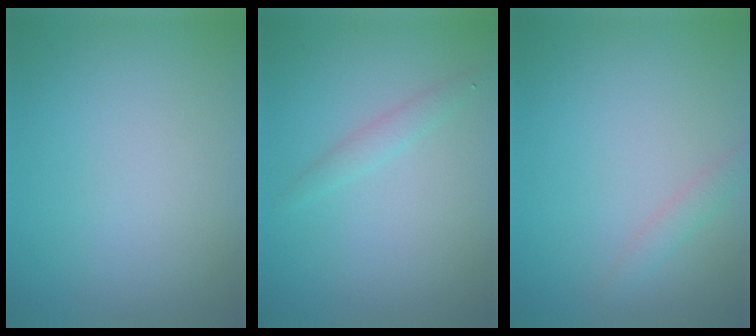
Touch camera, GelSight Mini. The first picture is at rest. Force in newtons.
{"total": 1.3, "press": 1.3, "slide": 0.0}
{"total": 1.3, "press": 1.3, "slide": 0.1}